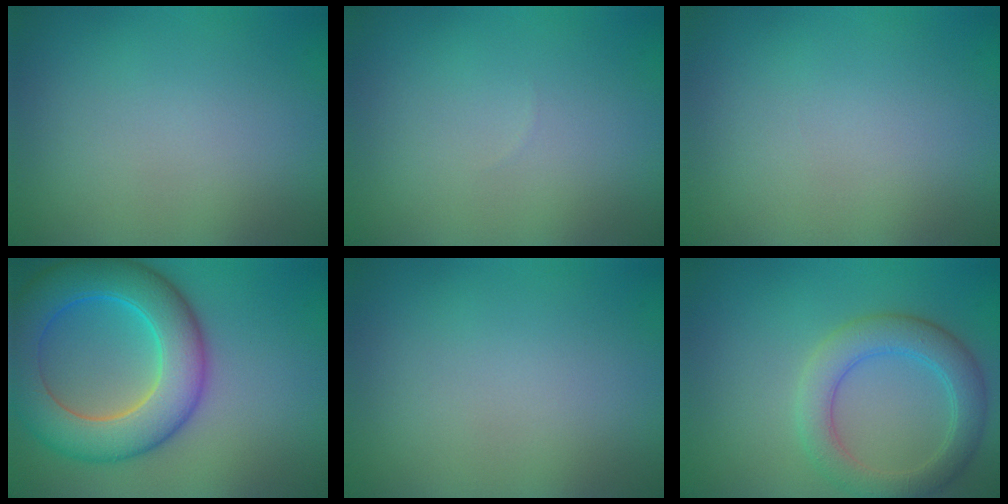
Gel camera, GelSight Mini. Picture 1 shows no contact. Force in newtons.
{"total": 0.0}
{"total": 0.0}
{"total": 9.8, "press": 9.8, "slide": 0.5}
{"total": 0.0}
{"total": 4.4, "press": 4.4, "slide": 0.3}